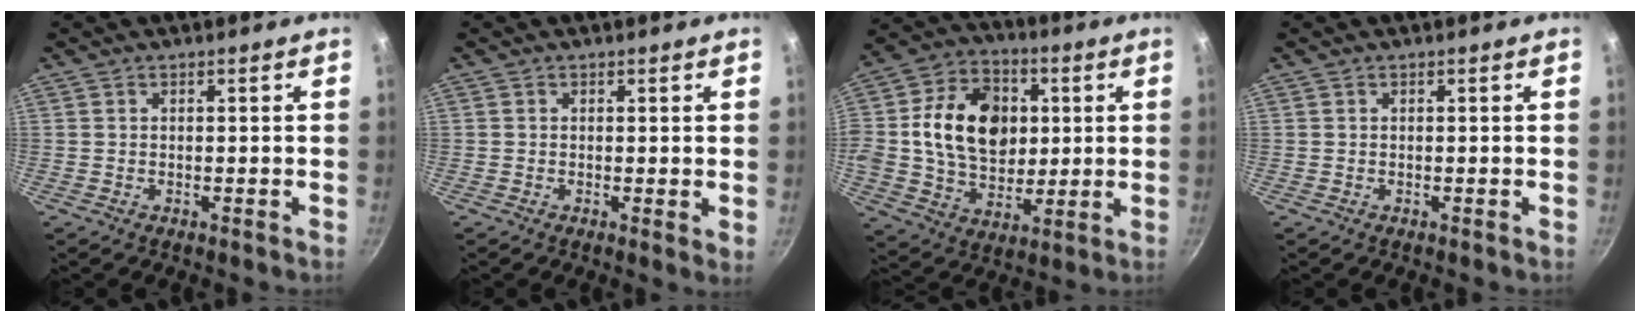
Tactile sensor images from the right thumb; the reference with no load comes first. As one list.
[{"total": 1.5, "force": [0.3, 0.6, 1.3], "torque": [-0.018, -0.006, 0.001]}, {"total": 20.0, "force": [2.5, 15.1, 12.9], "torque": [-0.191, 0.016, 0.038]}, {"total": 0.0}]